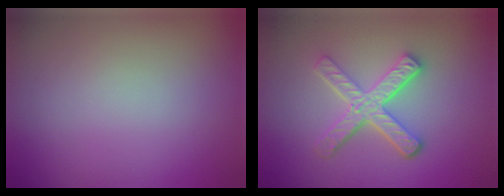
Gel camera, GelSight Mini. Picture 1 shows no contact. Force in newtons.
{"total": 4.6, "press": 3.4, "slide": 3.0}